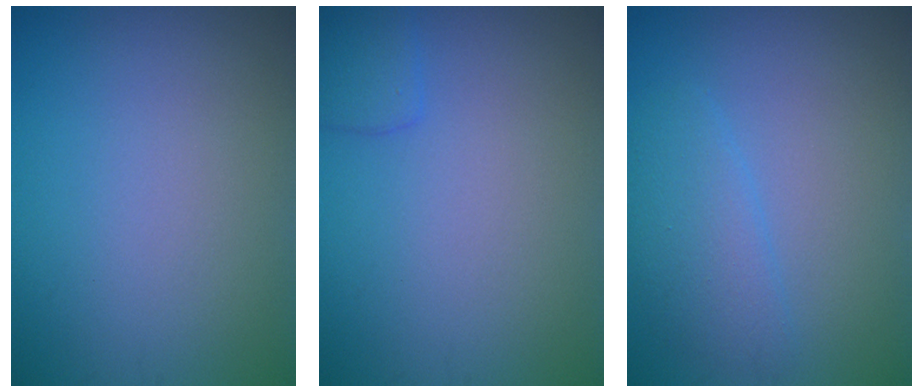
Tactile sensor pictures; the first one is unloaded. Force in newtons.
{"total": 1.7, "press": 1.7, "slide": 0.1}
{"total": 2.7, "press": 2.7, "slide": 0.1}